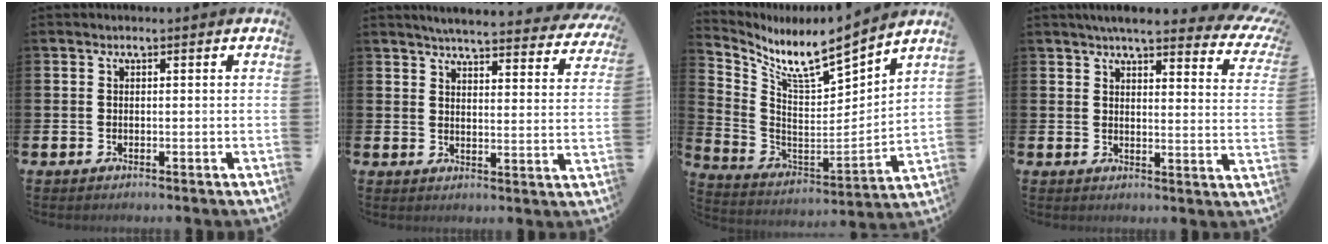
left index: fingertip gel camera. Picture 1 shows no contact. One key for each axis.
{"total": 4.7, "fx": 4.5, "fy": 0.3, "fz": 1.2, "tx": -0.033, "ty": -0.039, "tz": 0.074}
{"total": 8.1, "fx": 7.4, "fy": 0.6, "fz": 3.1, "tx": -0.092, "ty": -0.066, "tz": 0.119}
{"total": 5.6, "fx": 5.0, "fy": 0.9, "fz": 2.4, "tx": -0.048, "ty": -0.033, "tz": 0.081}